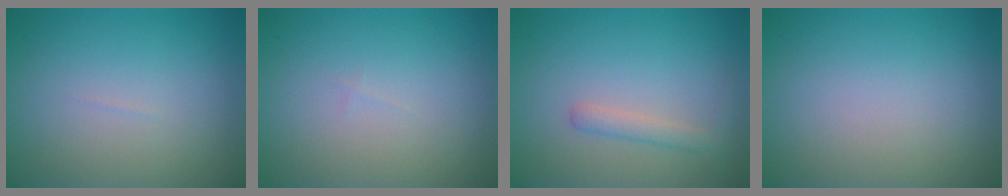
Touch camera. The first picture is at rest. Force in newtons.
{"total": 0.0}
{"total": 1.6, "press": 1.6, "slide": 0.1}
{"total": 0.0}